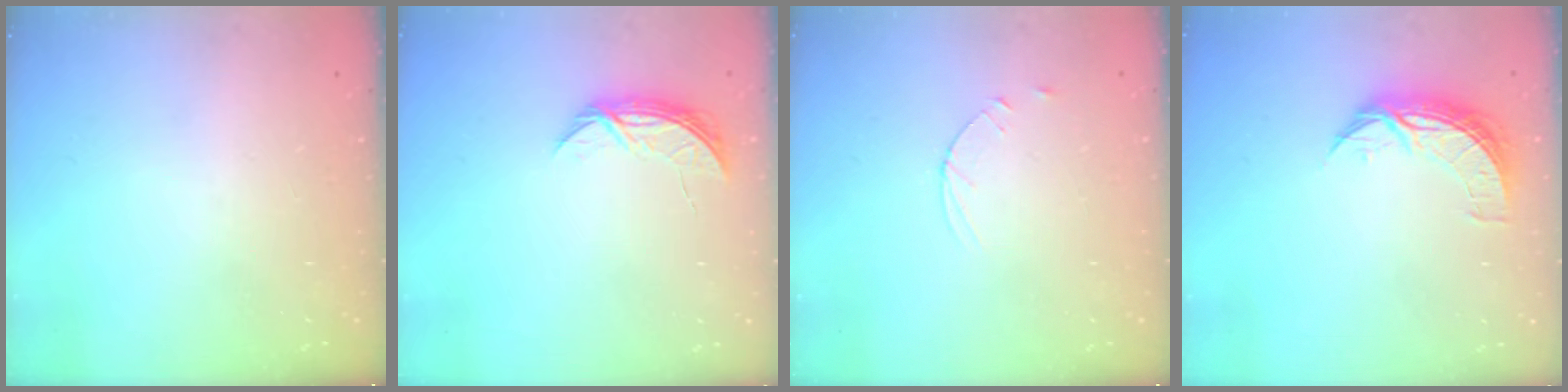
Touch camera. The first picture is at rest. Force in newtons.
{"total": 5.4, "press": 5.4, "slide": 0.5}
{"total": 3.6, "press": 3.5, "slide": 0.4}
{"total": 7.9, "press": 7.9, "slide": 0.1}